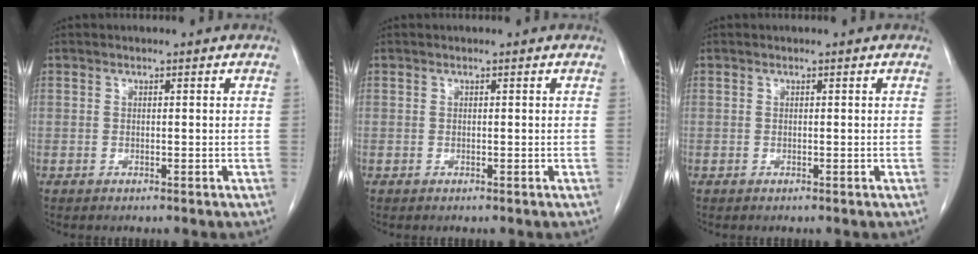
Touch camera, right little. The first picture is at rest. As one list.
[{"total": 0.0}, {"total": 0.0}]